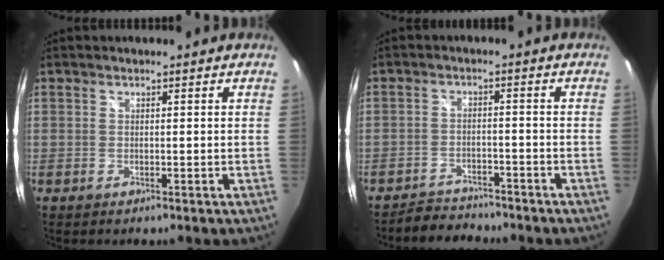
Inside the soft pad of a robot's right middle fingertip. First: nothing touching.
{"total": 6.5, "force": [-6.0, 2.0, 1.2], "torque": [-0.044, 0.001, -0.093]}